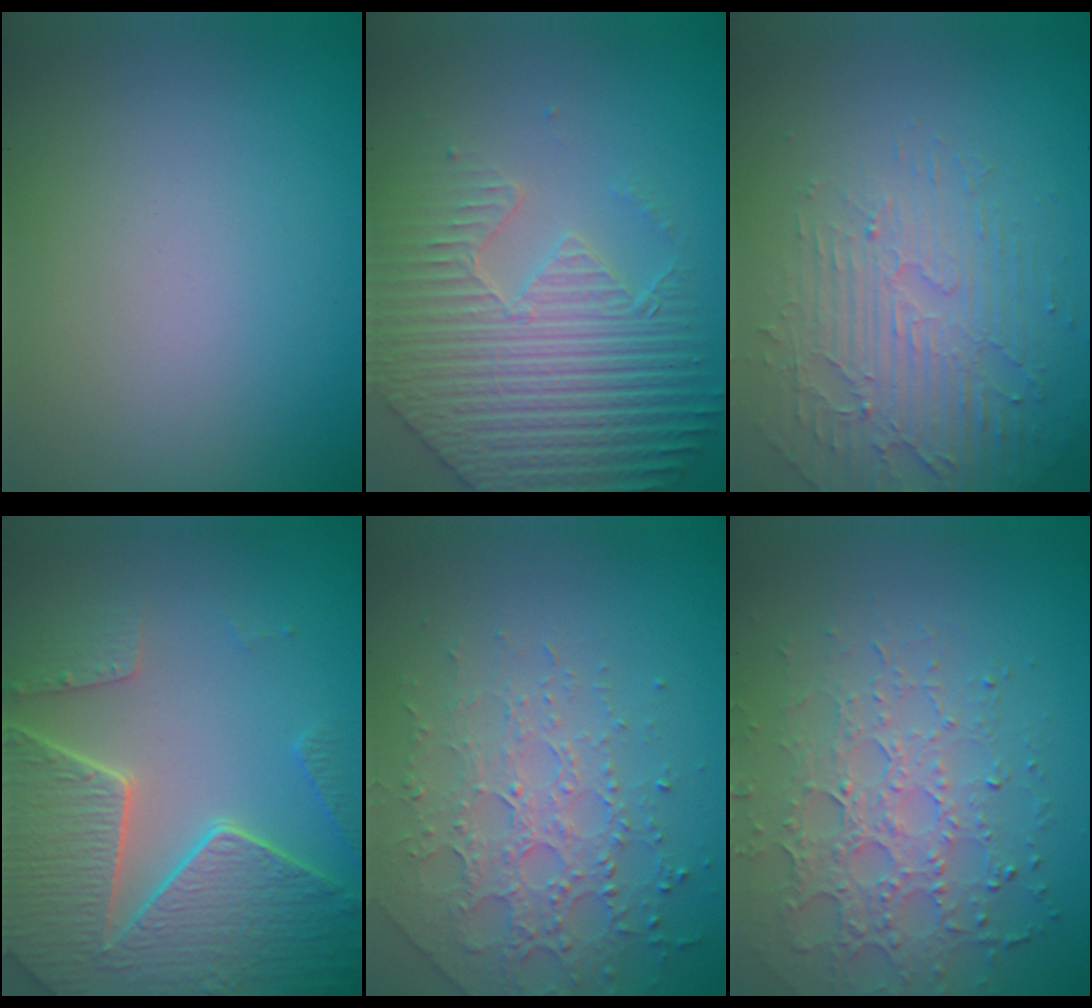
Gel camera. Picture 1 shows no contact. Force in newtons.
{"total": 6.3, "press": 5.5, "slide": 3.2}
{"total": 5.1, "press": 3.3, "slide": 3.9}
{"total": 8.3, "press": 6.1, "slide": 5.6}
{"total": 3.8, "press": 3.6, "slide": 1.2}
{"total": 4.6, "press": 4.0, "slide": 2.2}